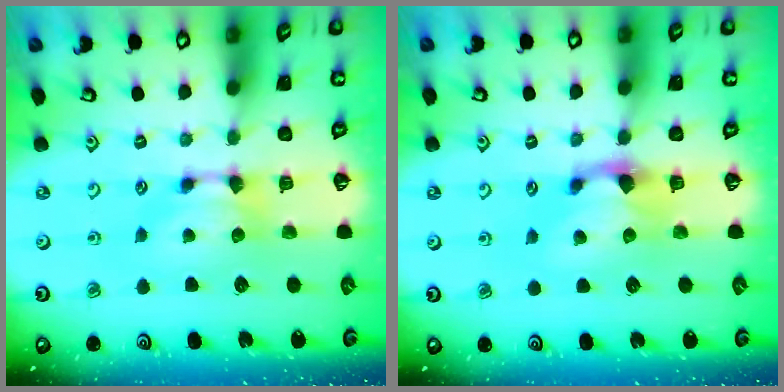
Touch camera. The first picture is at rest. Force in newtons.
{"total": 0.9, "press": 0.5, "slide": 0.8}